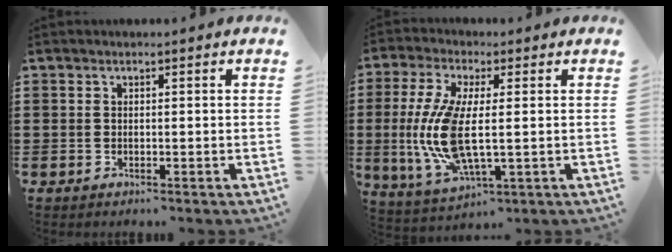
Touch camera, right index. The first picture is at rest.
{"total": 11.5, "force": [-0.4, 3.8, 10.8], "torque": [-0.252, -0.028, -0.012]}